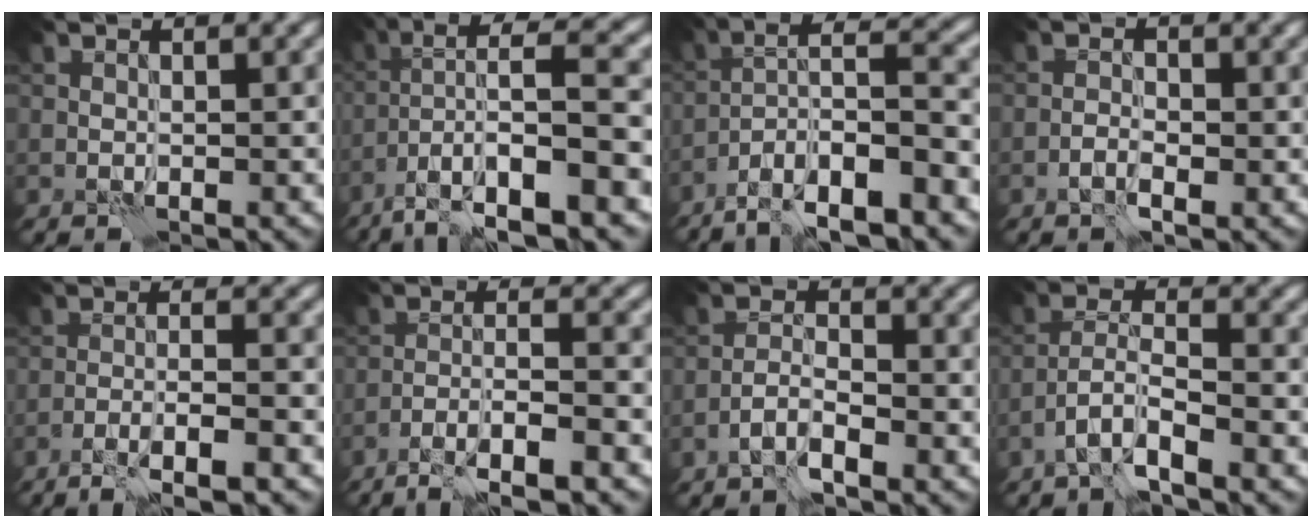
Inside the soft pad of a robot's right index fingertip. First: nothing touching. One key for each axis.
{"total": 11.1, "fx": -4.6, "fy": 2.4, "fz": 9.8, "tx": -0.165, "ty": 0.019, "tz": -0.076}
{"total": 9.6, "fx": -5.8, "fy": 2.2, "fz": 7.4, "tx": -0.116, "ty": 0.015, "tz": -0.103}
{"total": 1.7, "fx": -0.9, "fy": 0.7, "fz": 1.3, "tx": -0.022, "ty": 0.004, "tz": -0.021}
{"total": 5.1, "fx": -3.3, "fy": 0.7, "fz": 3.8, "tx": -0.056, "ty": 0.008, "tz": -0.064}
{"total": 6.7, "fx": -4.4, "fy": 1.1, "fz": 4.9, "tx": -0.075, "ty": 0.008, "tz": -0.081}
{"total": 2.5, "fx": -1.7, "fy": 0.7, "fz": 1.8, "tx": -0.035, "ty": 0.009, "tz": -0.038}
{"total": 4.0, "fx": -2.6, "fy": 0.9, "fz": 2.9, "tx": -0.056, "ty": 0.006, "tz": -0.059}